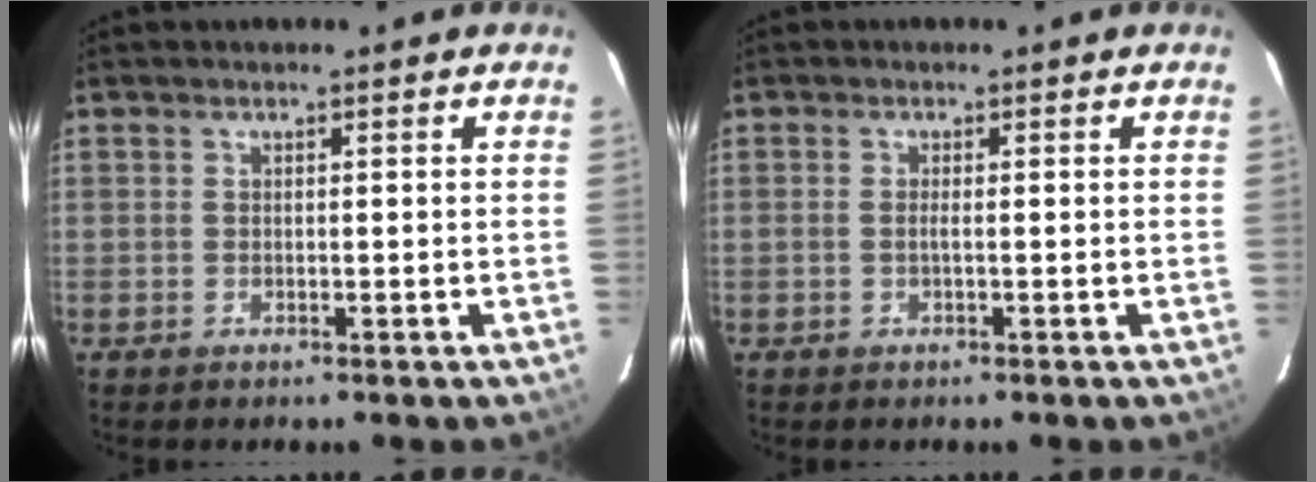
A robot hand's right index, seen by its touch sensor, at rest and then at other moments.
{"total": 1.0, "force": [-0.3, -0.1, 0.9], "torque": [-0.018, 0.001, -0.007]}